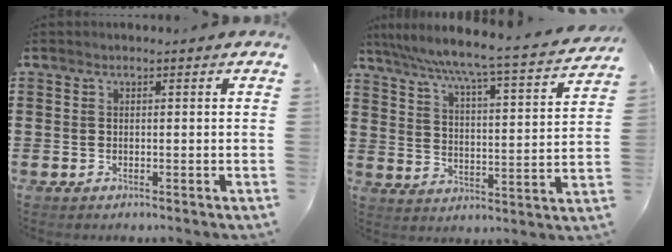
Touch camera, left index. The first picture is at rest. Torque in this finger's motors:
{"motor_torque": [0.29, -1.68, 0.77, 0.21]}